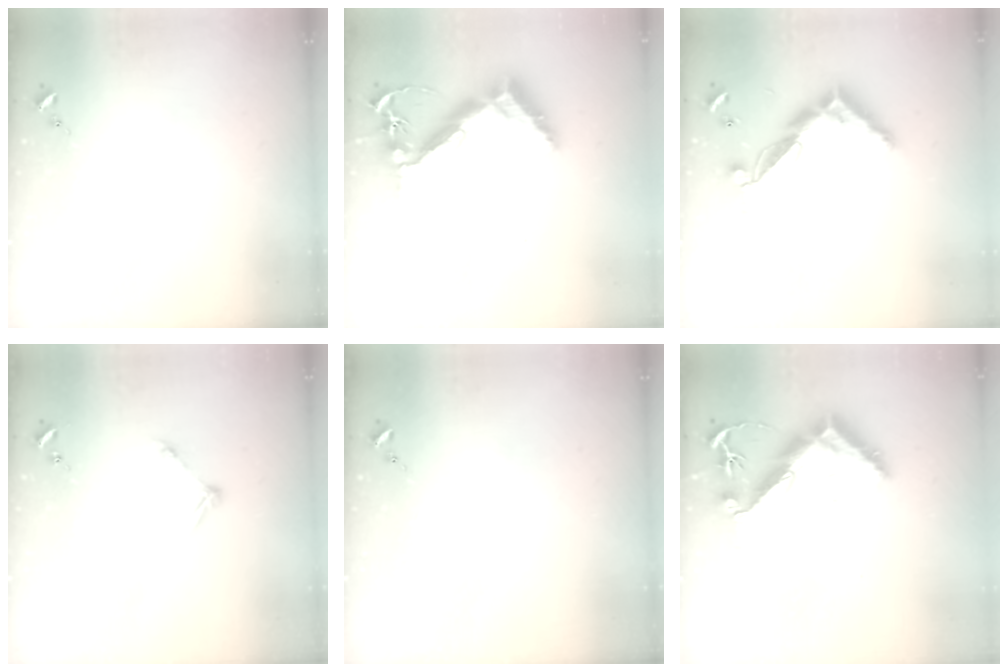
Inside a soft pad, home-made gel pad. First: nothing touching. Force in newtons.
{"total": 13.5, "press": 13.4, "slide": 1.2}
{"total": 13.7, "press": 13.6, "slide": 1.0}
{"total": 5.6, "press": 5.6, "slide": 0.6}
{"total": 0.0}
{"total": 11.0, "press": 10.9, "slide": 1.0}